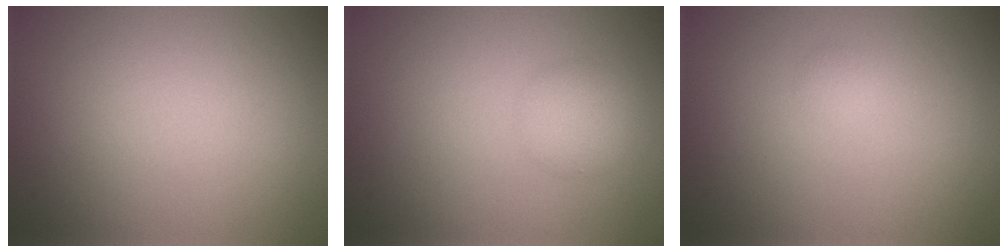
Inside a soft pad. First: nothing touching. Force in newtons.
{"total": 2.4, "press": 2.4, "slide": 0.0}
{"total": 0.6, "press": 0.6, "slide": 0.1}